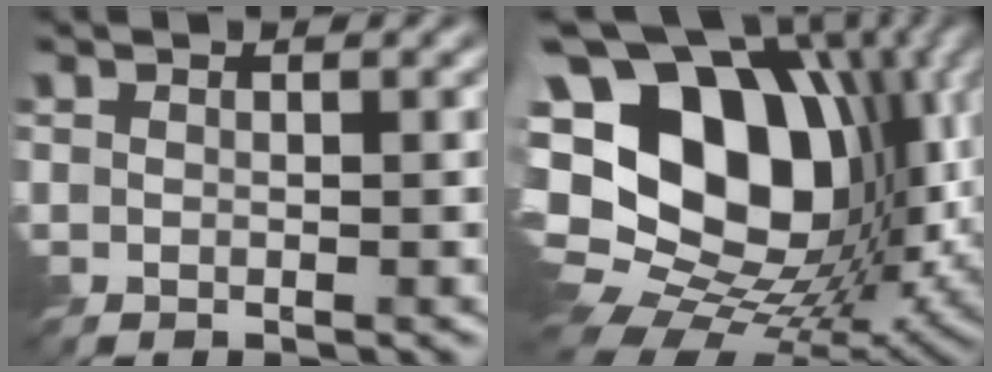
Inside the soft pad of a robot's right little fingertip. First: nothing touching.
{"total": 18.8, "force": [1.4, 13.9, 12.6], "torque": [-0.221, 0.004, 0.053]}